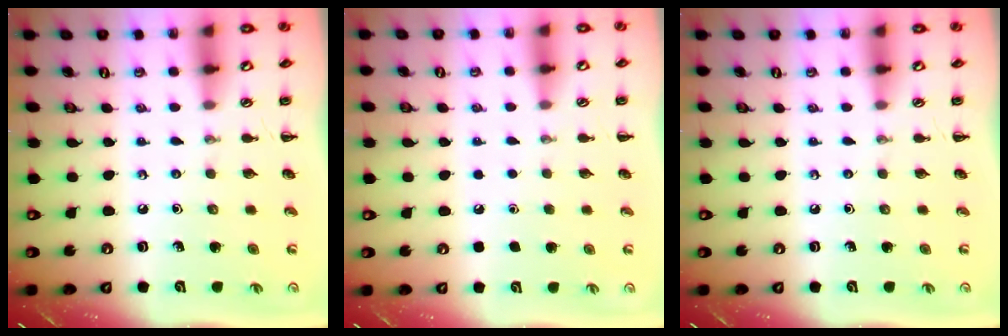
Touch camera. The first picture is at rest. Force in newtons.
{"total": 1.6, "press": 1.6, "slide": 0.1}
{"total": 0.0}